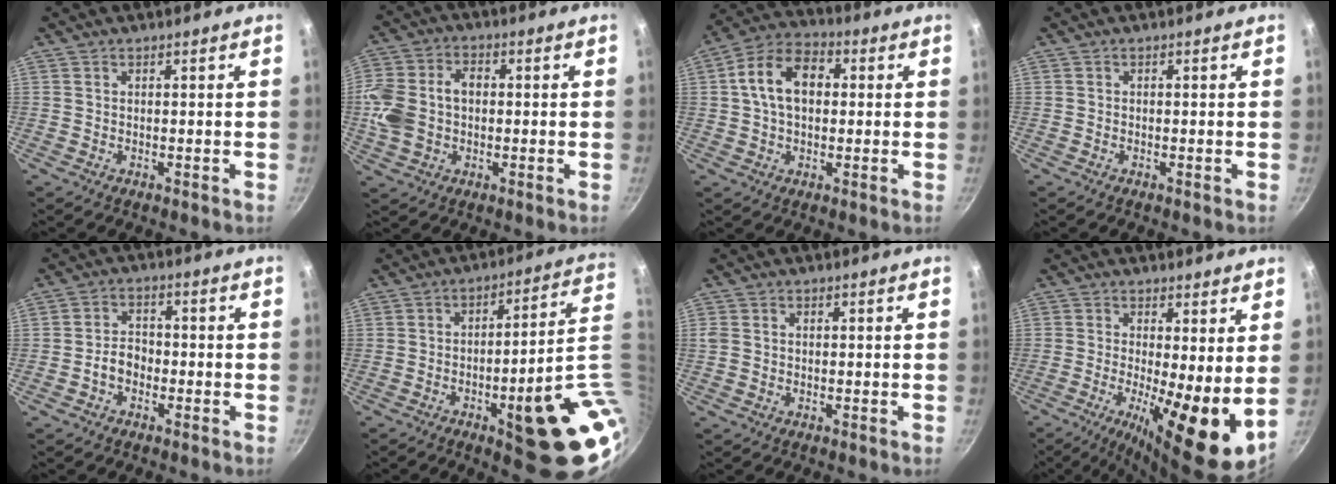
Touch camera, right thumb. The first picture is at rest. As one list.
[{"total": 11.8, "force": [-0.1, 8.7, 8.0], "torque": [-0.151, 0.020, -0.009]}, {"total": 11.8, "force": [1.6, 8.0, 8.6], "torque": [-0.125, 0.026, 0.010]}, {"total": 0.0}, {"total": 4.2, "force": [-1.7, 3.0, 2.2], "torque": [-0.020, 0.024, -0.035]}, {"total": 19.7, "force": [-2.6, 4.8, 18.9], "torque": [-0.217, 0.016, -0.025]}, {"total": 1.9, "force": [0.0, 1.6, 1.1], "torque": [-0.022, 0.004, 0.000]}, {"total": 13.4, "force": [-1.2, 3.4, 12.9], "torque": [-0.196, -0.018, -0.020]}]